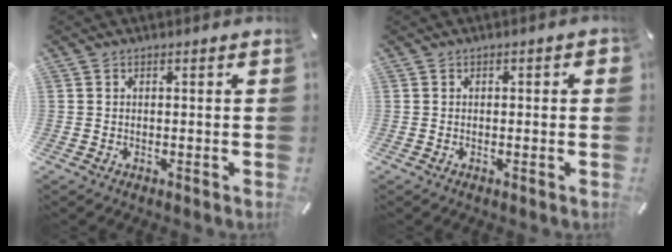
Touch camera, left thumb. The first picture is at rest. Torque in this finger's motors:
{"motor_torque": [-0.08, -0.08, 0.21, 0.07, -0.06]}